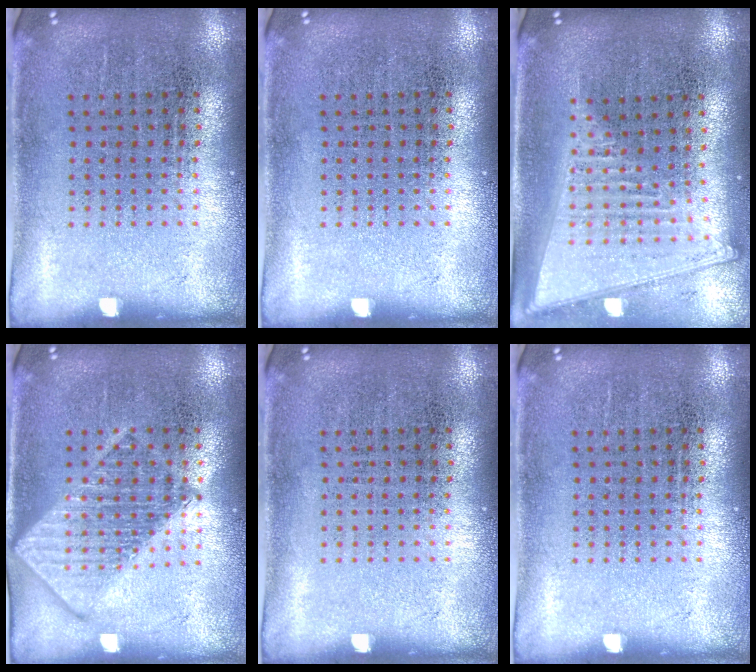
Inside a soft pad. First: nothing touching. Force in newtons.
{"total": 0.0}
{"total": 2.0, "press": 1.7, "slide": 1.0}
{"total": 2.9, "press": 2.9, "slide": 0.5}
{"total": 0.0}
{"total": 0.0}